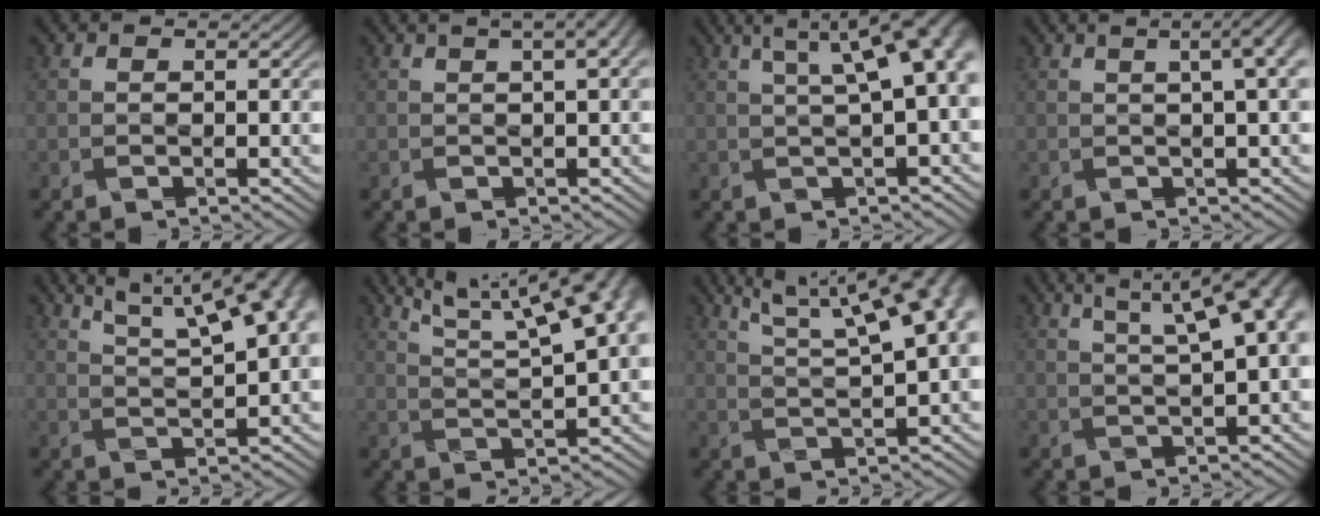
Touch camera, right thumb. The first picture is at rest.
{"total": 7.3, "force": [3.1, 3.1, 5.8], "torque": [-0.055, 0.041, 0.020]}
{"total": 11.0, "force": [3.3, 3.8, 9.8], "torque": [-0.111, 0.045, 0.031]}
{"total": 6.2, "force": [1.9, 2.2, 5.4], "torque": [-0.050, 0.030, 0.012]}
{"total": 12.7, "force": [6.5, 4.2, 10.0], "torque": [-0.147, 0.038, 0.088]}
{"total": 17.0, "force": [9.5, 5.1, 13.2], "torque": [-0.193, 0.047, 0.132]}
{"total": 17.6, "force": [8.4, 6.0, 14.3], "torque": [-0.188, 0.065, 0.118]}
{"total": 11.5, "force": [4.4, 3.7, 9.9], "torque": [-0.120, 0.047, 0.043]}